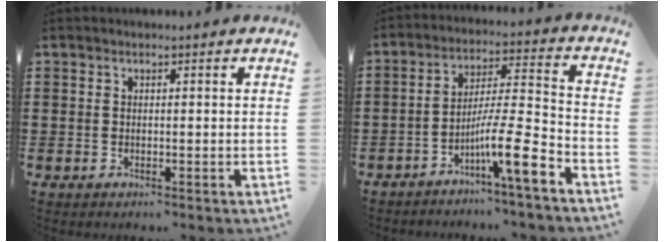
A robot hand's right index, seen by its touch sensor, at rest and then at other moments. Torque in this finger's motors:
{"motor_torque": [0.18, -0.20, 0.16, 0.02]}